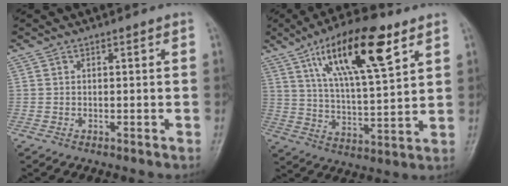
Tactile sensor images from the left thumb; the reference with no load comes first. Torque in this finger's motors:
{"motor_torque": [0.94, 0.40, 1.98, -0.79, 0.45]}